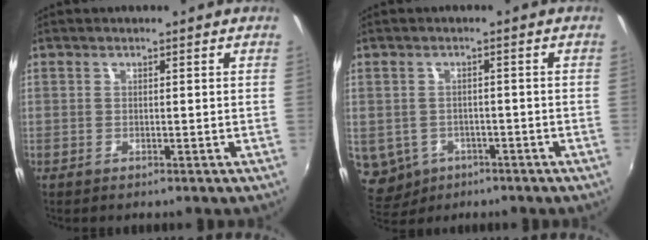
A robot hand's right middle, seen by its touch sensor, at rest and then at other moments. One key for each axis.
{"total": 7.6, "fx": -3.0, "fy": 6.3, "fz": 3.1, "tx": -0.081, "ty": -0.012, "tz": -0.029}